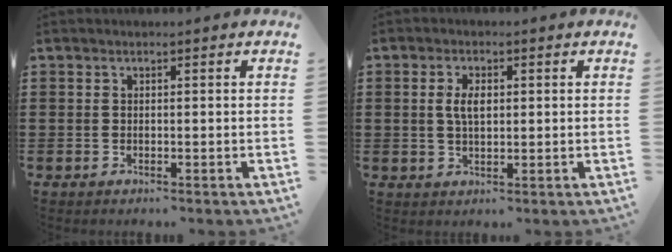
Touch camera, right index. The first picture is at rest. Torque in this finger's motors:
{"motor_torque": [0.40, -0.37, 0.08, 0.07]}